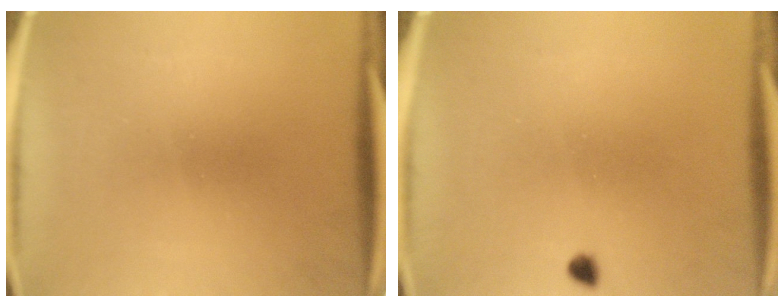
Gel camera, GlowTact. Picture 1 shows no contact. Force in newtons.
{"total": 1.2}